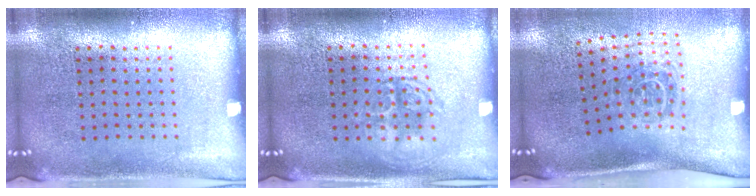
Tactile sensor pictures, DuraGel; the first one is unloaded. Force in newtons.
{"total": 1.1, "press": 1.1, "slide": 0.2}
{"total": 1.8, "press": 1.2, "slide": 1.4}